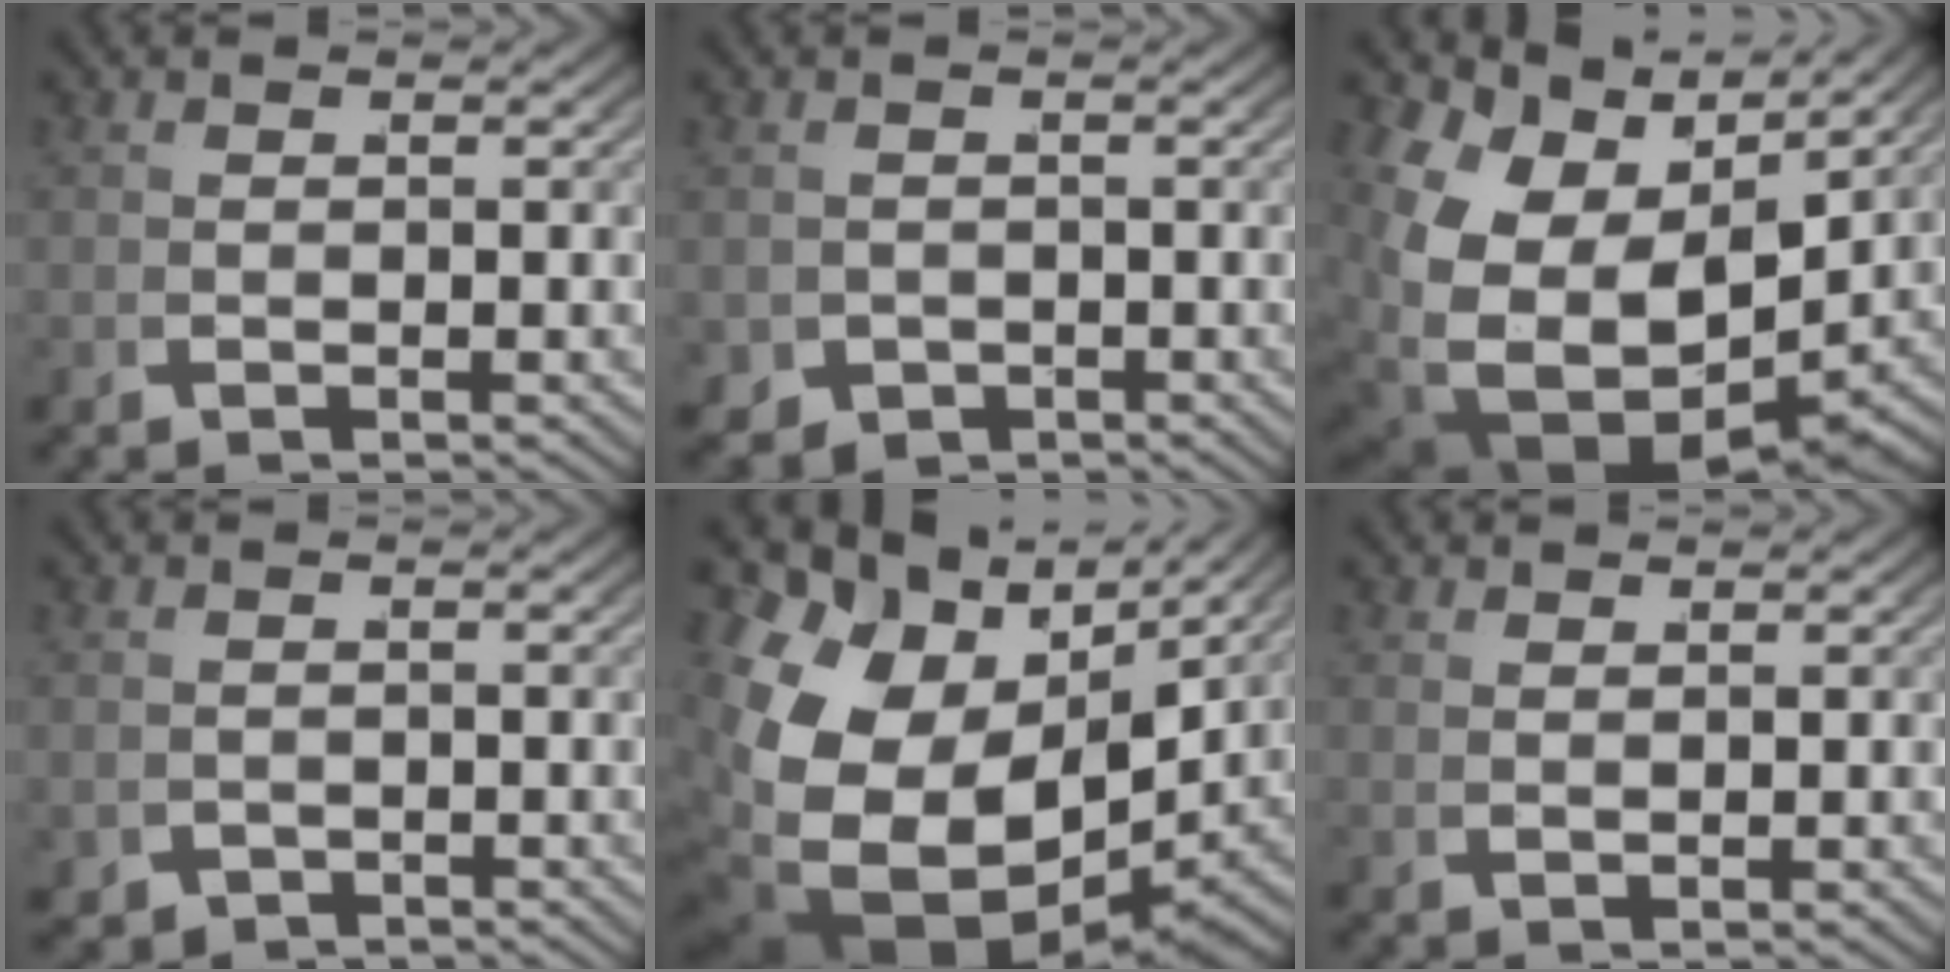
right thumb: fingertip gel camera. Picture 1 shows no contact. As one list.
[{"total": 3.5, "force": [-1.7, 2.7, 1.4], "torque": [-0.032, -0.029, -0.012]}, {"total": 14.4, "force": [-0.5, 8.8, 11.3], "torque": [-0.250, -0.065, 0.038]}, {"total": 1.9, "force": [-0.9, 1.5, 0.6], "torque": [-0.016, -0.019, -0.002]}, {"total": 17.8, "force": [-0.7, 11.9, 13.2], "torque": [-0.301, -0.078, 0.034]}, {"total": 1.4, "force": [1.4, -0.3, 0.1], "torque": [0.002, 0.002, 0.035]}]